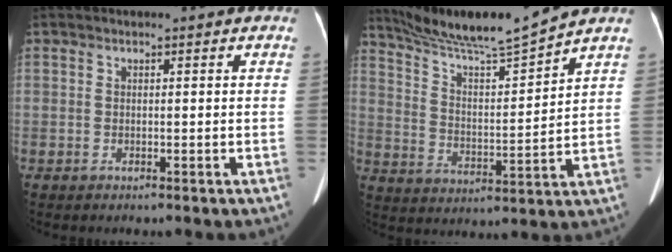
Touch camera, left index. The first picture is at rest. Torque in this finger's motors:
{"motor_torque": [-0.92, -0.97, -0.51, -0.05]}